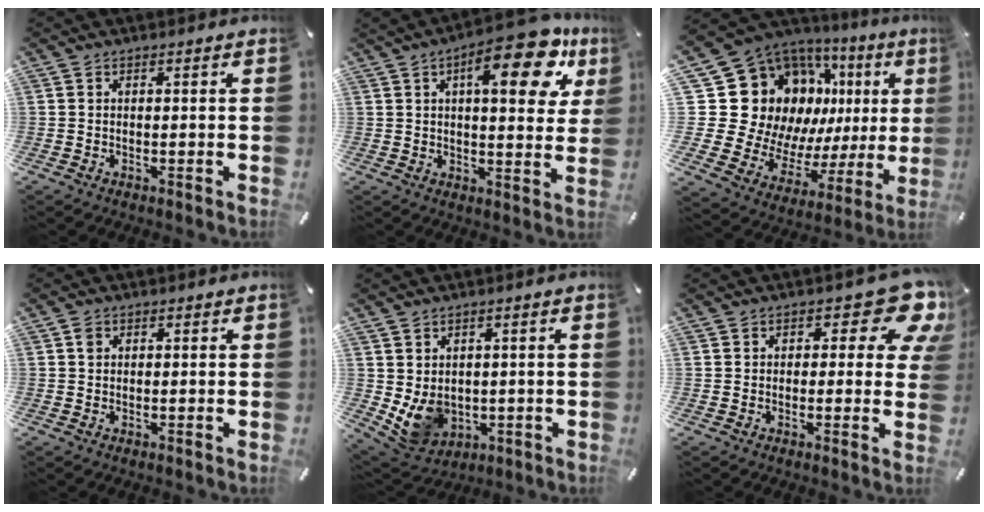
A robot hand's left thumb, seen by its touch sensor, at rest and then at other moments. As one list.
[{"total": 17.5, "force": [8.7, 6.6, 13.7], "torque": [-0.185, -0.038, 0.132]}, {"total": 23.0, "force": [7.7, 17.2, 13.2], "torque": [-0.208, -0.093, 0.187]}, {"total": 1.3, "force": [0.3, 1.1, 0.4], "torque": [-0.001, 0.003, 0.004]}, {"total": 7.8, "force": [0.2, 7.0, 3.4], "torque": [-0.076, -0.011, 0.005]}, {"total": 11.9, "force": [6.0, 5.6, 8.6], "torque": [-0.099, -0.035, 0.102]}]